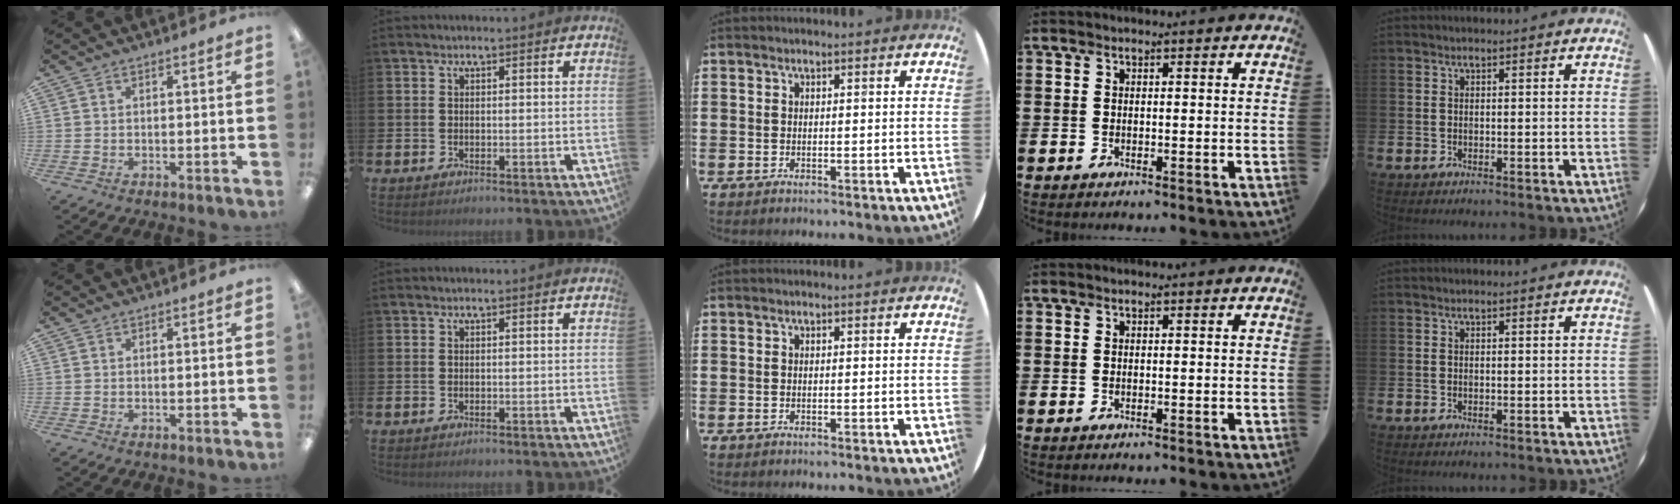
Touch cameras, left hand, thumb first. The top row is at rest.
{}